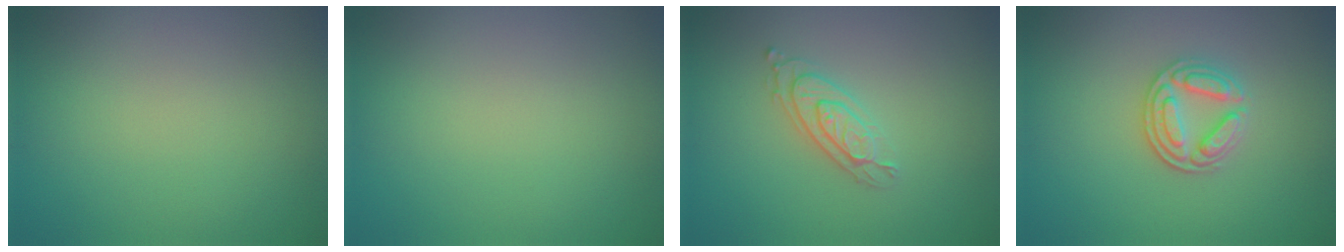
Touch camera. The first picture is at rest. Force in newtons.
{"total": 0.0}
{"total": 2.6, "press": 2.3, "slide": 1.3}
{"total": 3.3, "press": 3.0, "slide": 1.3}